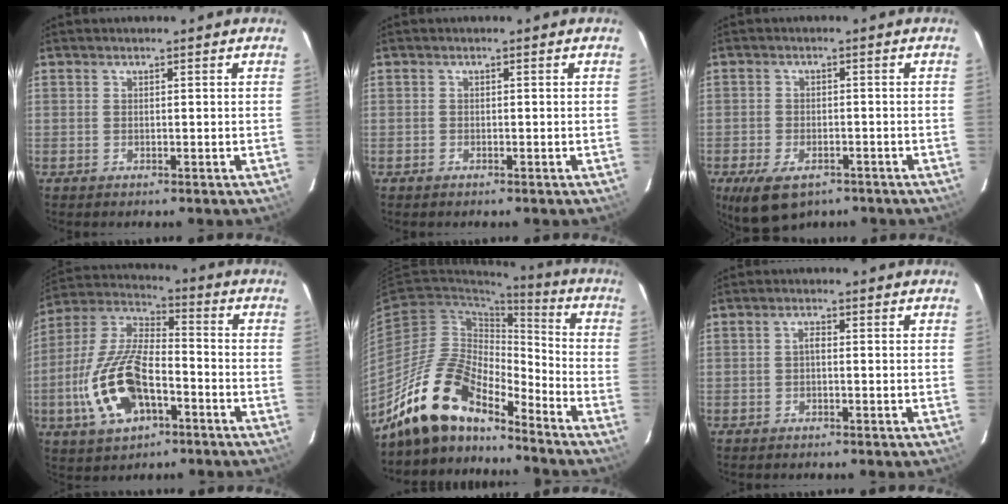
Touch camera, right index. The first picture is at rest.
{"total": 0.6, "force": [-0.5, 0.3, 0.0], "torque": [0.000, 0.003, -0.010]}
{"total": 8.6, "force": [-5.5, 4.4, 5.0], "torque": [-0.107, -0.020, -0.088]}
{"total": 17.4, "force": [-6.3, 8.4, 13.9], "torque": [-0.307, -0.001, -0.114]}
{"total": 16.0, "force": [-13.4, 5.0, 7.2], "torque": [-0.136, 0.010, -0.256]}
{"total": 1.1, "force": [-0.3, 0.5, 0.9], "torque": [-0.017, 0.006, -0.007]}